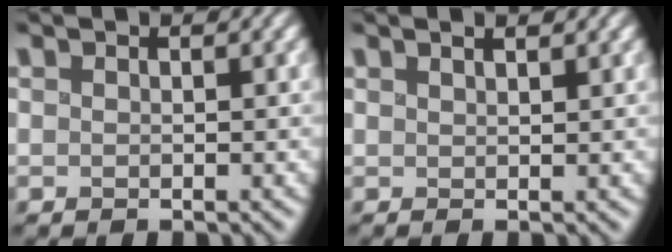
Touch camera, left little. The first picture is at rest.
{"total": 0.9, "force": [0.7, 0.2, 0.5], "torque": [-0.001, 0.000, 0.006]}